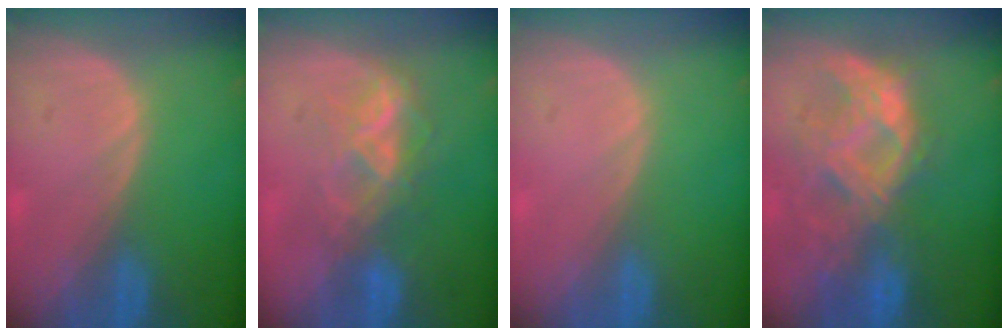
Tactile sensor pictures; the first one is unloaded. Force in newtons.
{"total": 5.9, "press": 5.9, "slide": 0.8}
{"total": 0.0}
{"total": 9.8, "press": 8.8, "slide": 4.2}